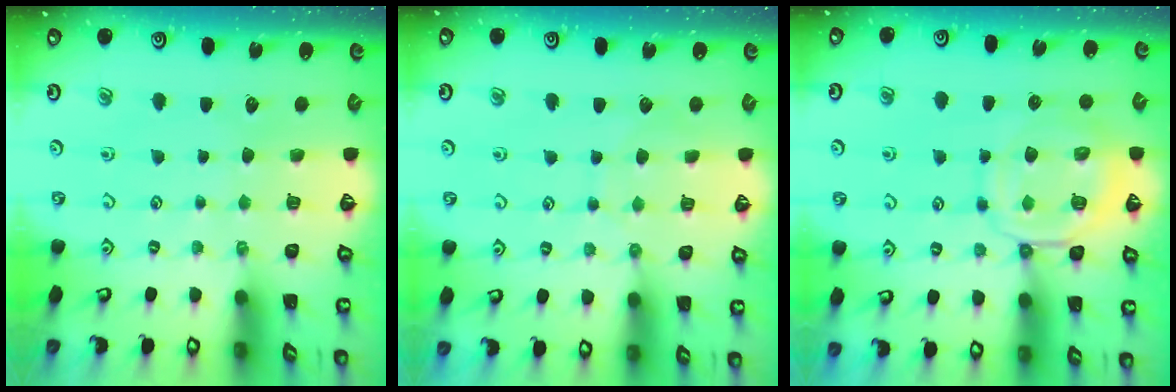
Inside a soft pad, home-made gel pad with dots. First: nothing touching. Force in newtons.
{"total": 6.0, "press": 6.0, "slide": 0.5}
{"total": 11.0, "press": 10.9, "slide": 1.3}